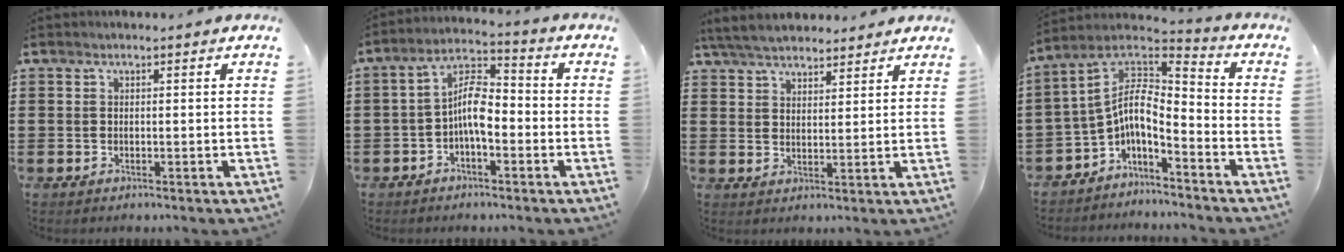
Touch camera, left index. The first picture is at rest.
{"total": 7.7, "force": [-2.0, 3.2, 6.7], "torque": [-0.139, 0.013, -0.041]}
{"total": 5.3, "force": [4.9, 1.4, 1.5], "torque": [-0.045, -0.006, 0.093]}
{"total": 6.9, "force": [-3.1, 2.4, 5.7], "torque": [-0.139, -0.022, -0.076]}